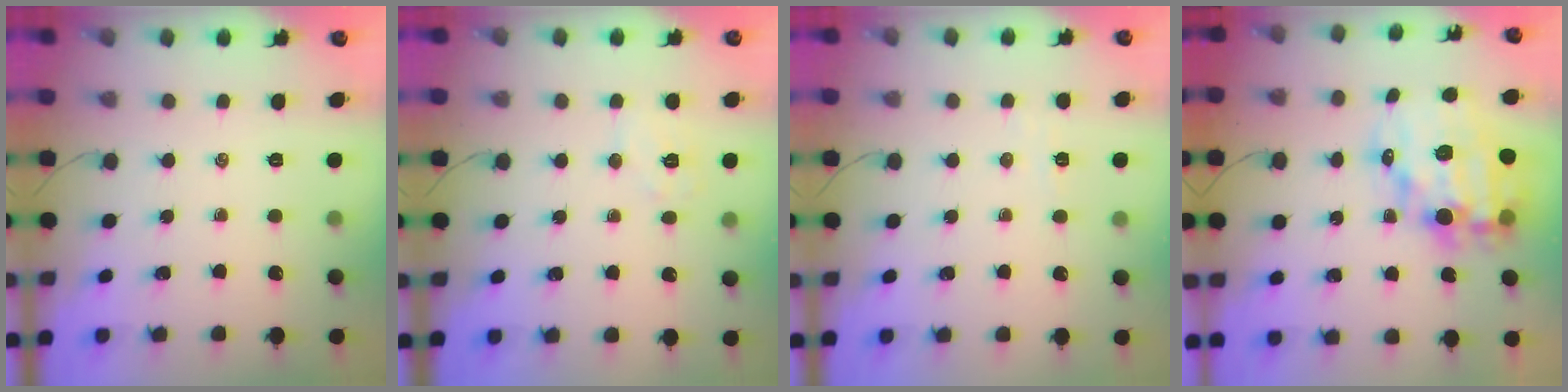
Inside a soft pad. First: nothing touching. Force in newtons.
{"total": 5.8, "press": 5.7, "slide": 0.8}
{"total": 3.1, "press": 2.9, "slide": 1.0}
{"total": 16.6, "press": 16.0, "slide": 4.2}